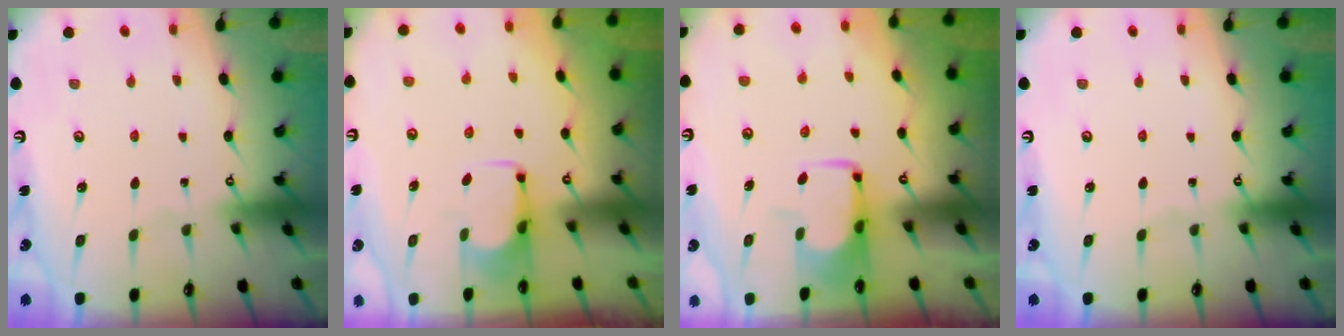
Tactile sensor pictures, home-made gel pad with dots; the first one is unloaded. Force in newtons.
{"total": 2.7, "press": 2.5, "slide": 0.9}
{"total": 1.7, "press": 1.6, "slide": 0.4}
{"total": 0.0}